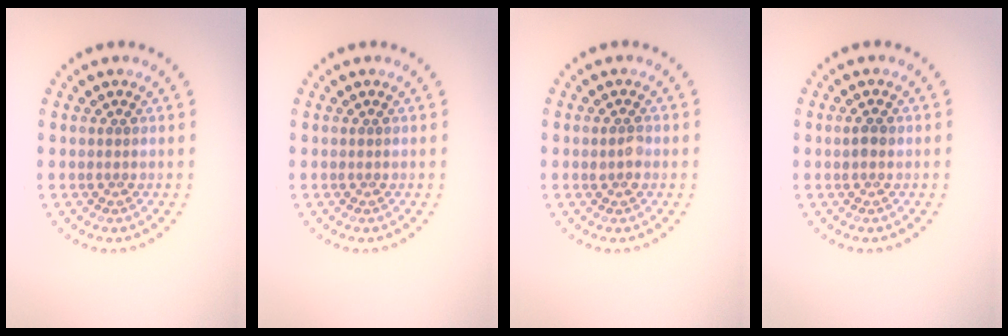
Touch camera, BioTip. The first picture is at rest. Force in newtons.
{"total": 0.0}
{"total": 1.2, "press": 1.2, "slide": 0.1}
{"total": 1.0, "press": 1.0, "slide": 0.0}